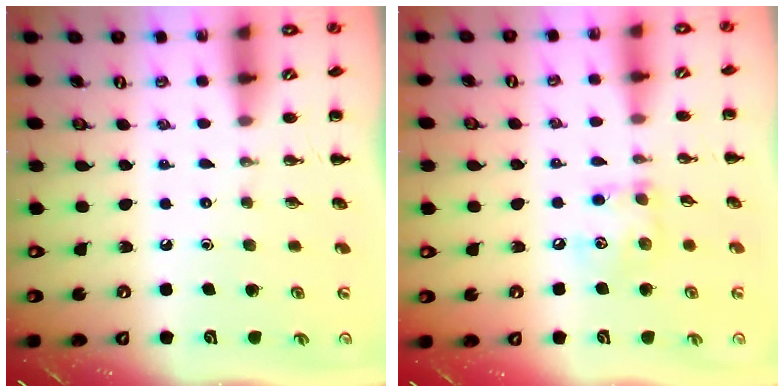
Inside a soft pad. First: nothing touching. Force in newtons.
{"total": 8.7, "press": 8.6, "slide": 1.2}